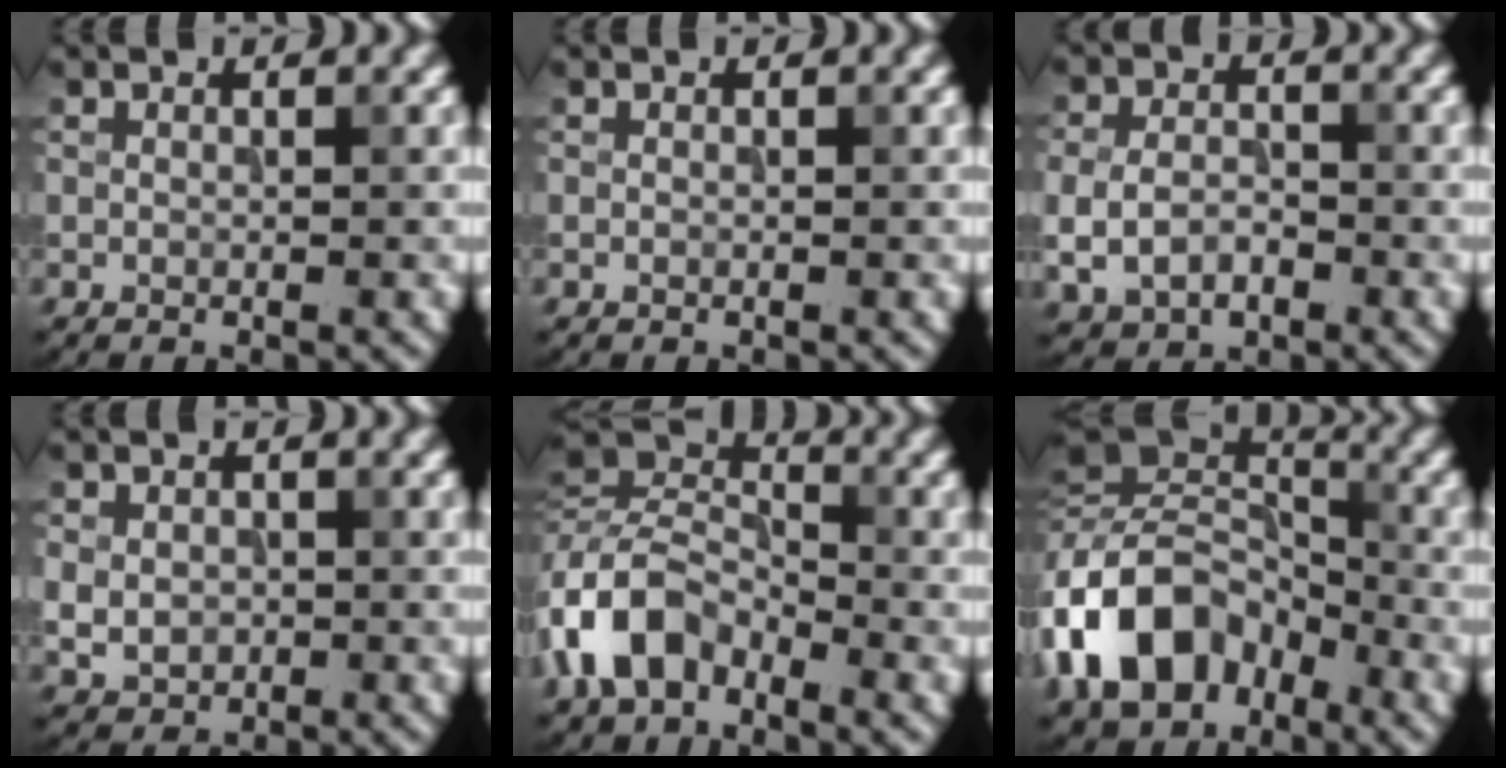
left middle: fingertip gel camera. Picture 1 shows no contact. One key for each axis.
{"total": 0.0}
{"total": 3.6, "fx": -1.0, "fy": 2.6, "fz": 2.3, "tx": -0.050, "ty": -0.005, "tz": -0.021}
{"total": 2.9, "fx": -0.2, "fy": 2.5, "fz": 1.5, "tx": -0.028, "ty": -0.006, "tz": -0.003}
{"total": 7.3, "fx": -3.7, "fy": 4.5, "fz": 4.3, "tx": -0.087, "ty": 0.011, "tz": -0.087}
{"total": 11.3, "fx": -4.6, "fy": 7.6, "fz": 7.0, "tx": -0.137, "ty": 0.008, "tz": -0.102}